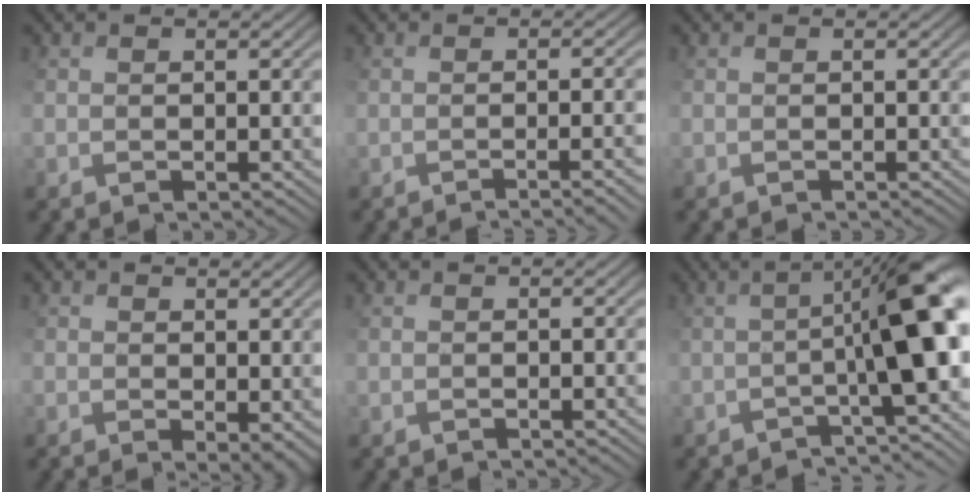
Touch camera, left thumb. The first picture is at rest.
{"total": 6.2, "force": [-2.9, 1.3, 5.3], "torque": [-0.050, 0.006, -0.014]}
{"total": 0.5, "force": [0.0, -0.4, -0.4], "torque": [0.009, 0.000, 0.001]}
{"total": 4.3, "force": [-0.4, 2.2, 3.6], "torque": [-0.087, -0.012, -0.002]}
{"total": 0.0}
{"total": 9.2, "force": [-1.8, 1.6, 8.8], "torque": [-0.093, 0.019, -0.027]}